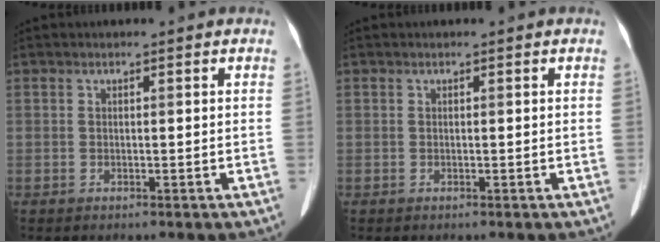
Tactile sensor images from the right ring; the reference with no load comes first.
{"total": 0.0}